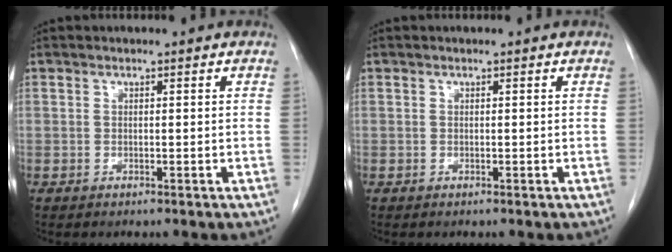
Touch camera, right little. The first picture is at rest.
{"total": 0.0}